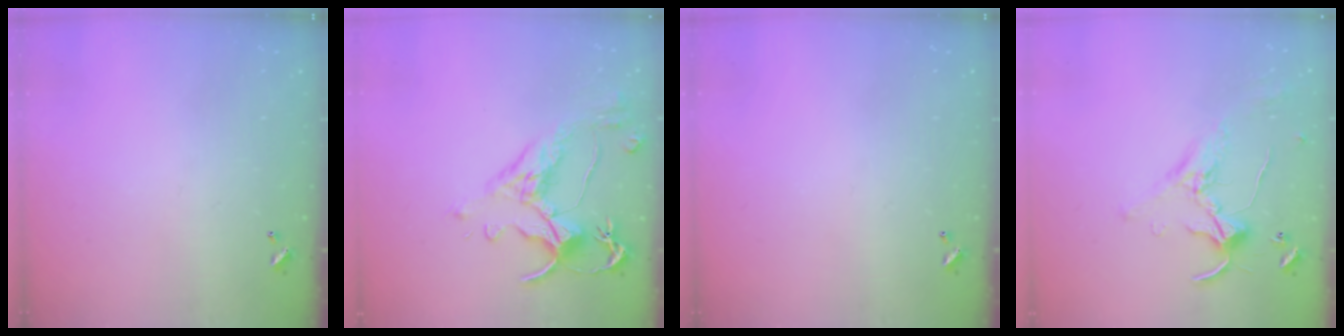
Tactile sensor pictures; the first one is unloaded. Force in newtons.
{"total": 3.5, "press": 3.2, "slide": 1.5}
{"total": 0.0}
{"total": 1.0, "press": 0.5, "slide": 0.8}